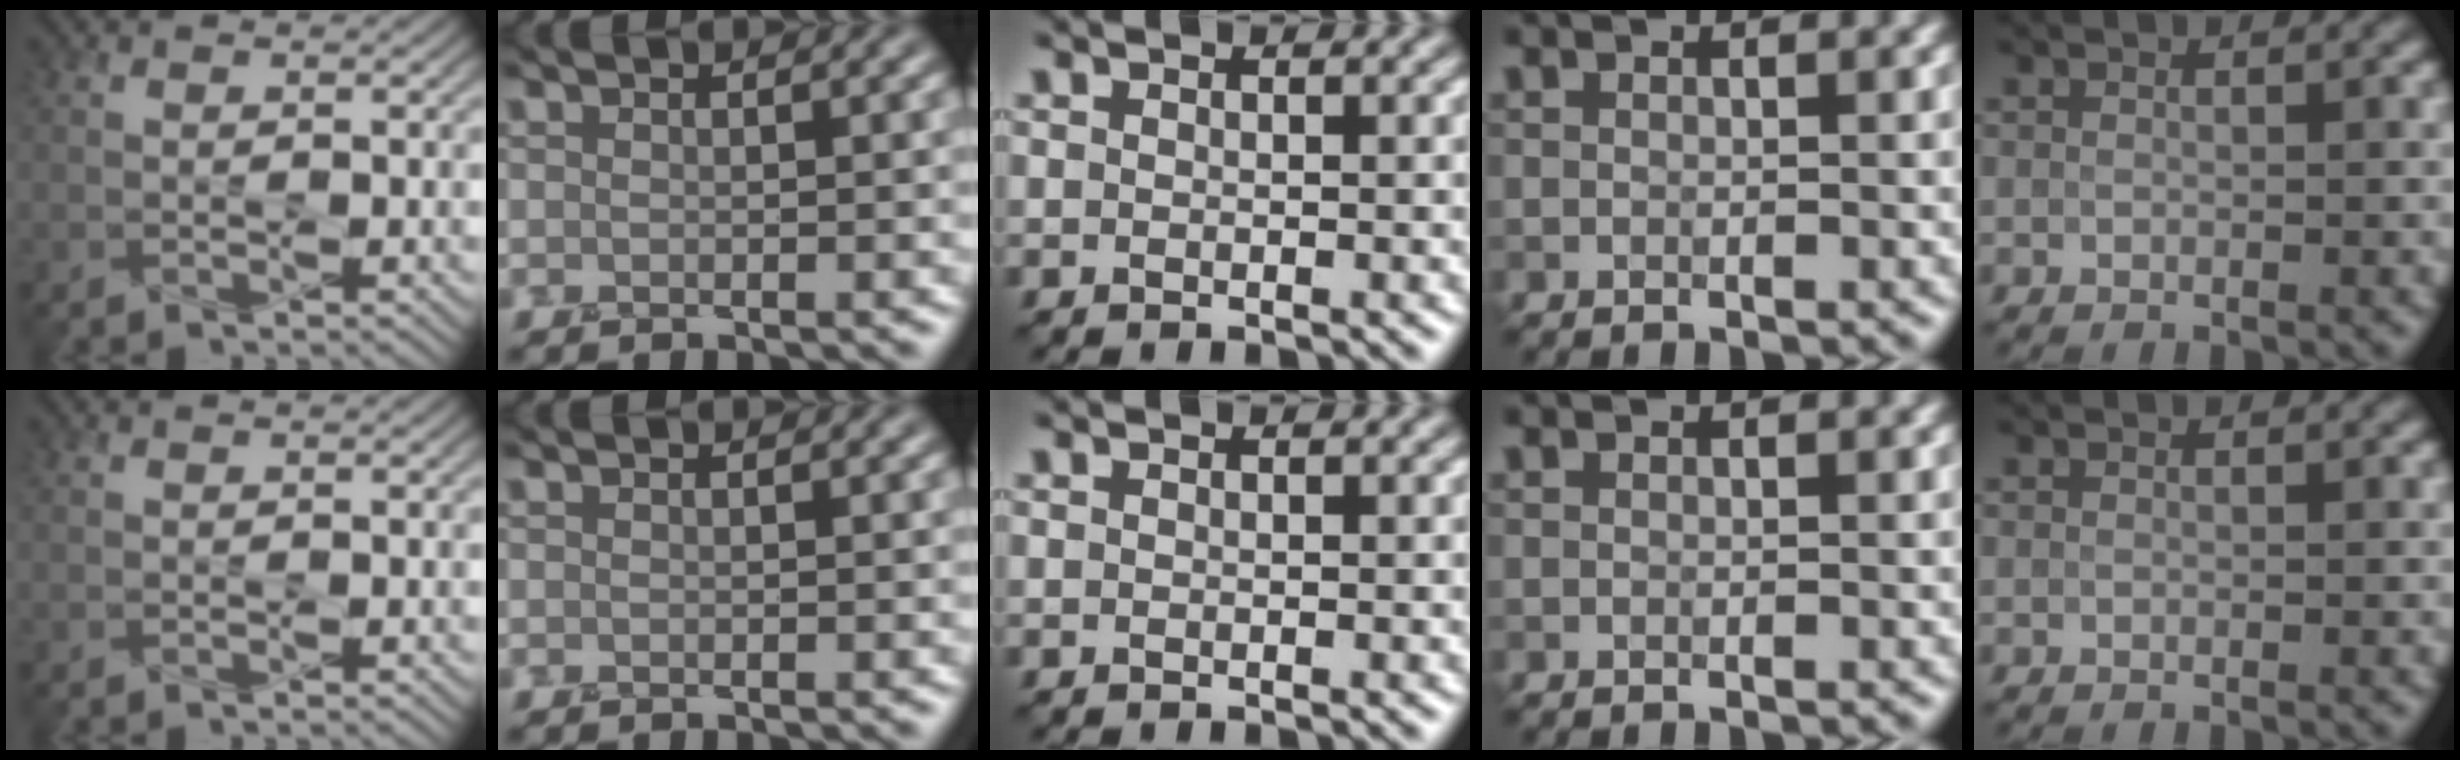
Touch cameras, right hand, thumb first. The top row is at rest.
{}